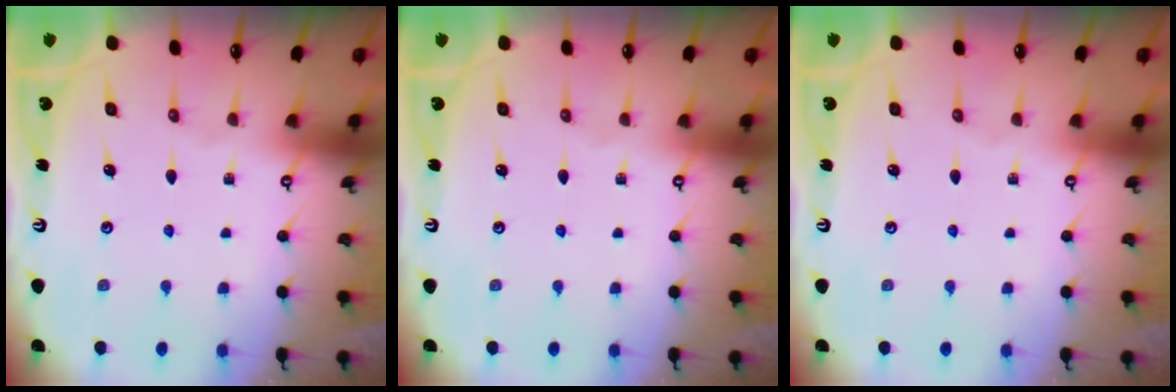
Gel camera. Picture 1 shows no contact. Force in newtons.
{"total": 0.0}
{"total": 0.0}